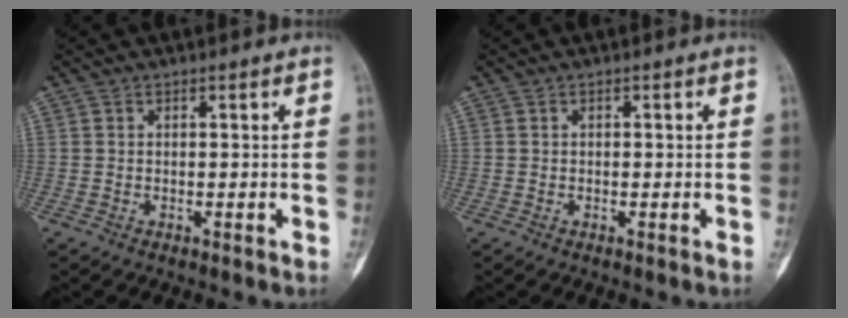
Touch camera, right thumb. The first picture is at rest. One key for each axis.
{"total": 0.0}